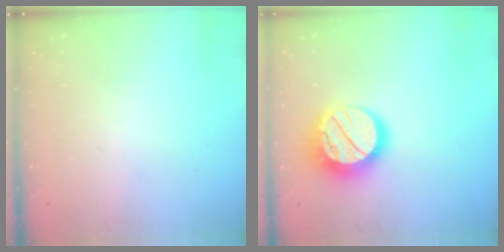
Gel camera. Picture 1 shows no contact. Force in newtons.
{"total": 21.2, "press": 21.1, "slide": 1.6}